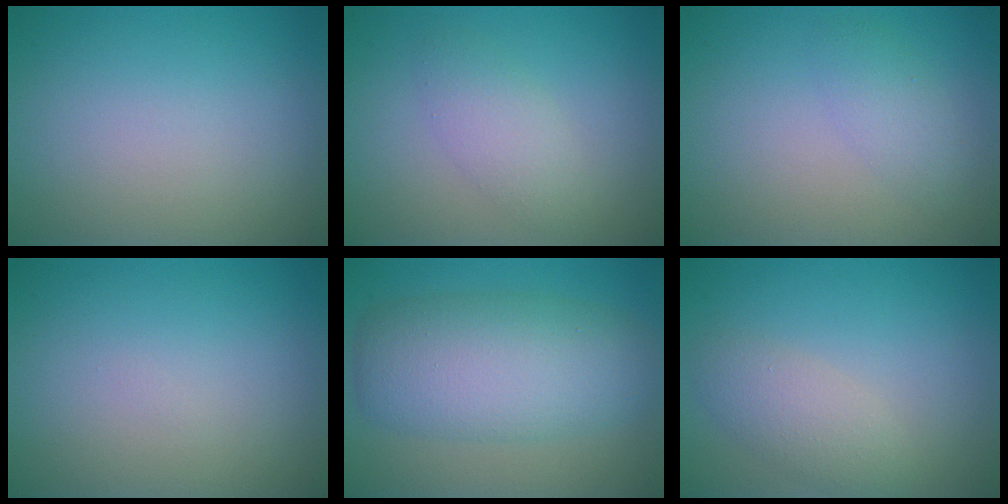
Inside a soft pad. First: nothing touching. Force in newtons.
{"total": 2.5, "press": 2.5, "slide": 0.2}
{"total": 1.9, "press": 1.9, "slide": 0.1}
{"total": 0.0}
{"total": 7.9, "press": 7.9, "slide": 0.4}
{"total": 2.8, "press": 2.8, "slide": 0.1}